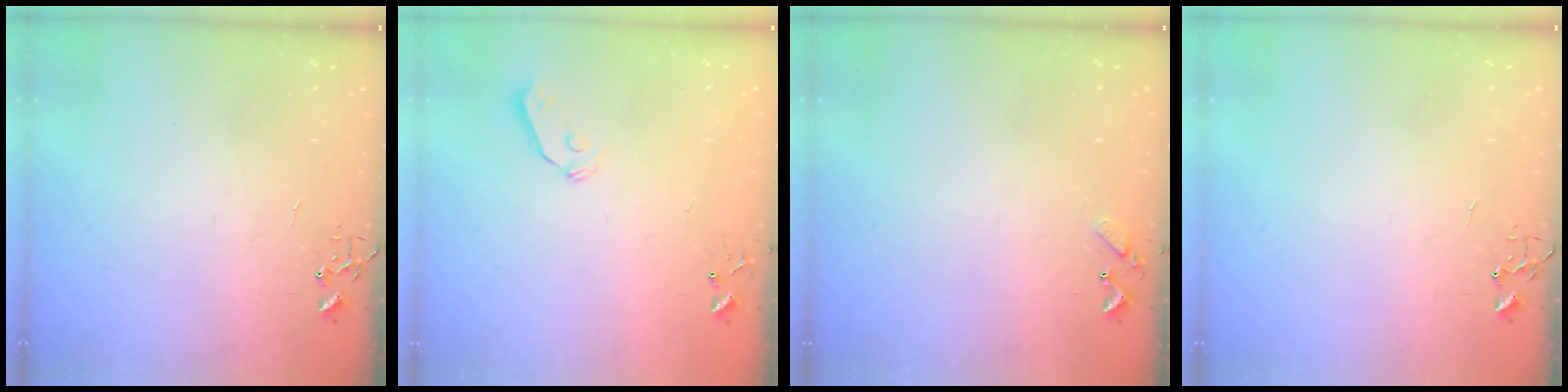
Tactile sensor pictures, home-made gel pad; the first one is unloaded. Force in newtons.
{"total": 6.1, "press": 6.1, "slide": 0.5}
{"total": 5.5, "press": 5.5, "slide": 0.4}
{"total": 0.0}